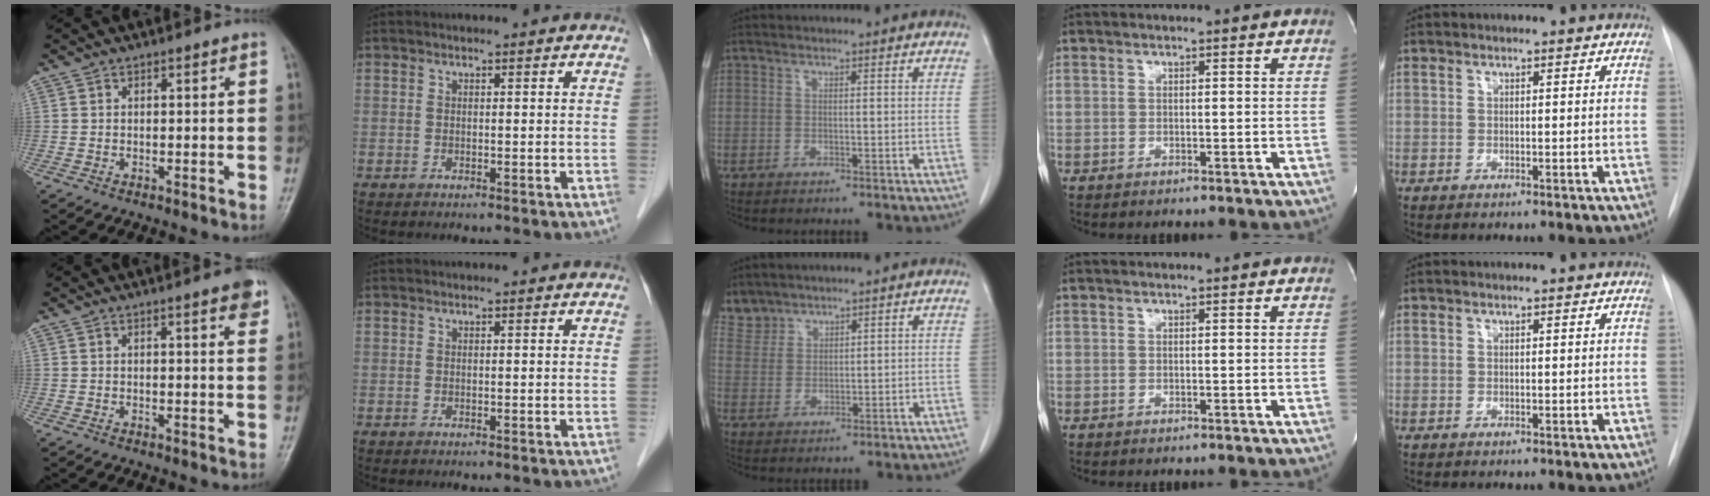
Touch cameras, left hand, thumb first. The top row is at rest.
{"thumb": {"total": 3.7, "force": [2.2, 0.8, 2.9], "torque": [-0.028, -0.006, 0.023]}, "middle": {"total": 3.6, "force": [3.3, 1.4, -0.5], "torque": [0.014, 0.009, 0.071]}}